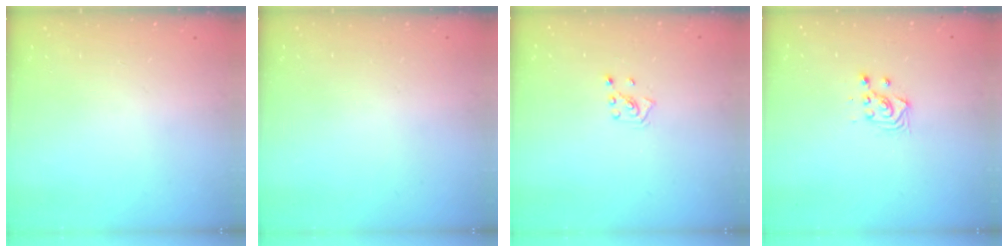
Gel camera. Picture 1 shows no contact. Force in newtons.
{"total": 0.0}
{"total": 2.8, "press": 2.8, "slide": 0.2}
{"total": 3.6, "press": 3.4, "slide": 1.2}